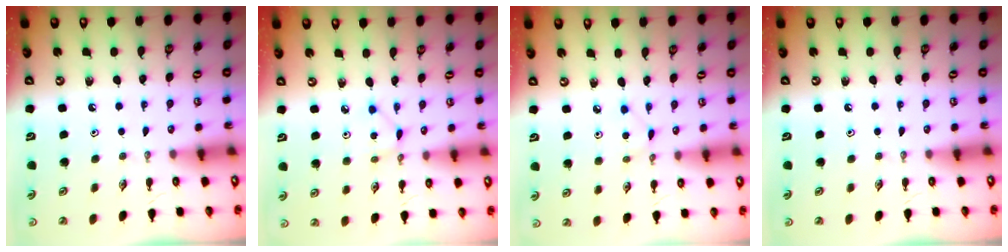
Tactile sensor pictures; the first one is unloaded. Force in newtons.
{"total": 2.1, "press": 2.1, "slide": 0.1}
{"total": 2.5, "press": 2.5, "slide": 0.3}
{"total": 0.0}